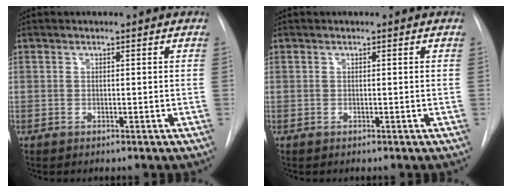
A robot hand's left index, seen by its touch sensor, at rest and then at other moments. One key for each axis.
{"total": 0.0}